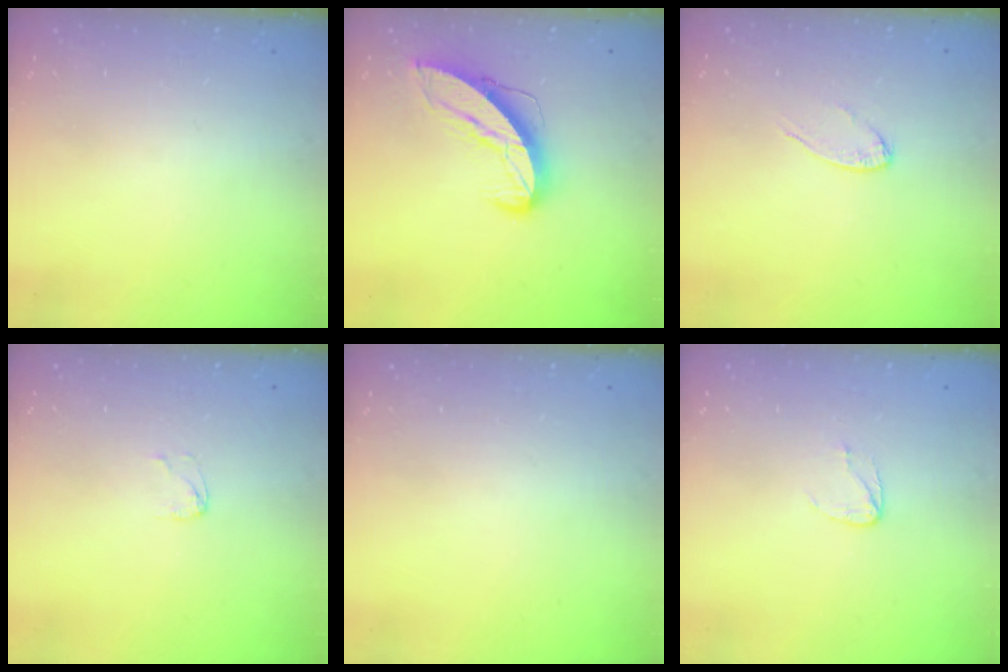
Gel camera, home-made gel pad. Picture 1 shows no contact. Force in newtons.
{"total": 9.4, "press": 9.4, "slide": 0.9}
{"total": 6.1, "press": 6.1, "slide": 0.4}
{"total": 2.9, "press": 2.9, "slide": 0.2}
{"total": 0.0}
{"total": 3.8, "press": 3.7, "slide": 0.3}